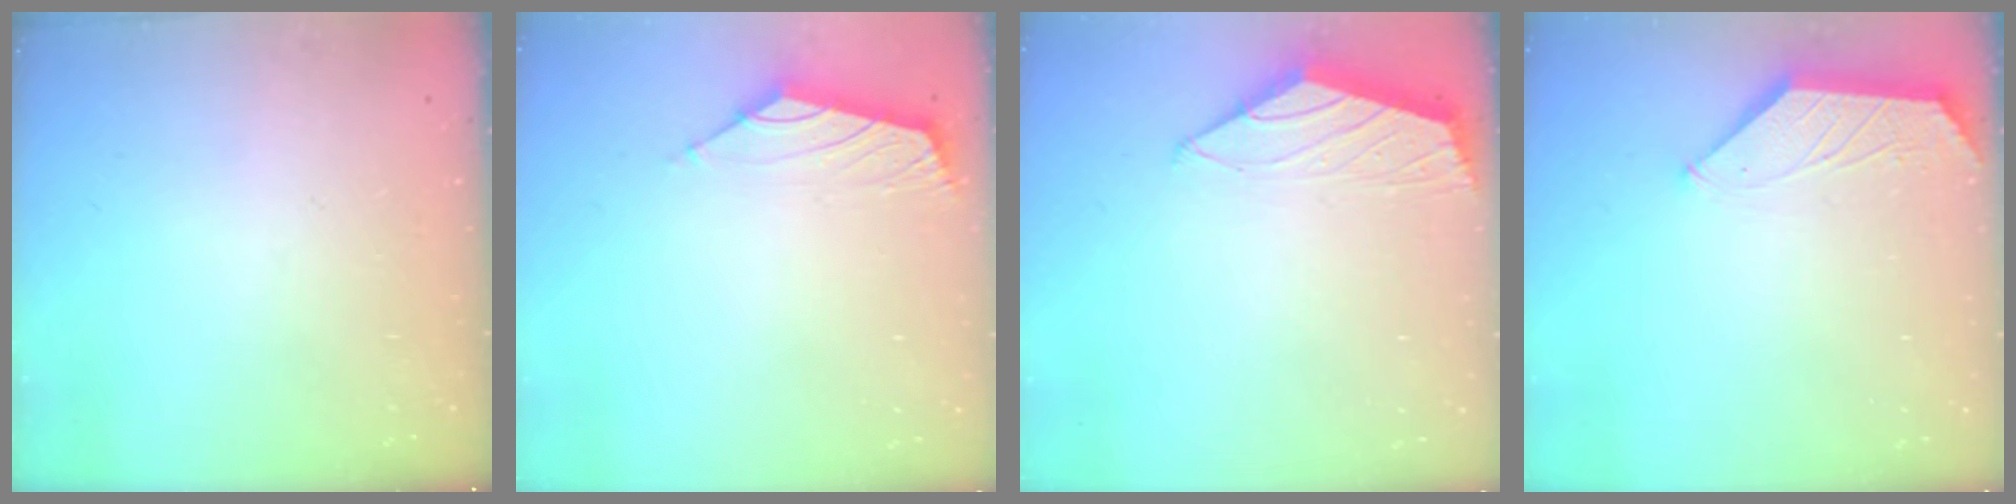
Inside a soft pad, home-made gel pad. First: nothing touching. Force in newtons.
{"total": 1.8, "press": 1.6, "slide": 0.6}
{"total": 1.5, "press": 1.5, "slide": 0.4}
{"total": 1.6, "press": 1.6, "slide": 0.4}